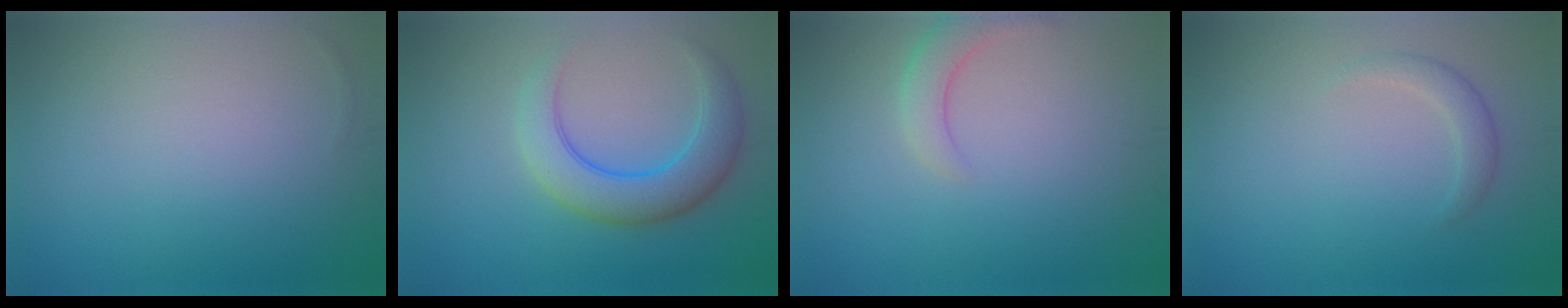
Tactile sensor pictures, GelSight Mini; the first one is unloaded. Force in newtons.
{"total": 5.4, "press": 5.4, "slide": 0.1}
{"total": 2.4, "press": 2.4, "slide": 0.2}
{"total": 1.6, "press": 1.6, "slide": 0.1}